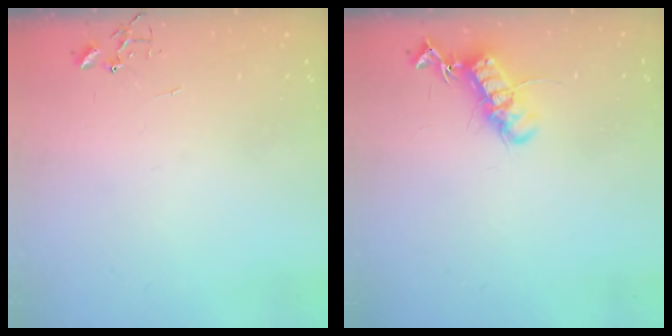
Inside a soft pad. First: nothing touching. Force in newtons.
{"total": 13.3, "press": 13.3, "slide": 0.9}